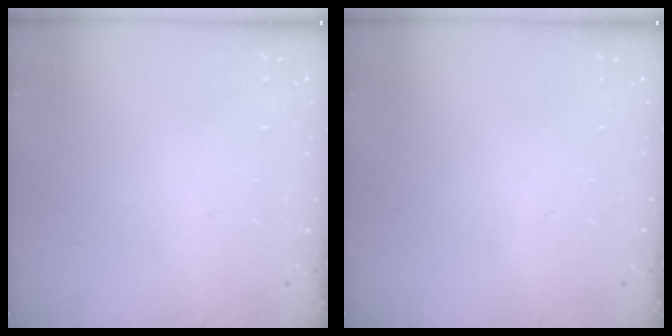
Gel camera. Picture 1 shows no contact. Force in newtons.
{"total": 0.0}